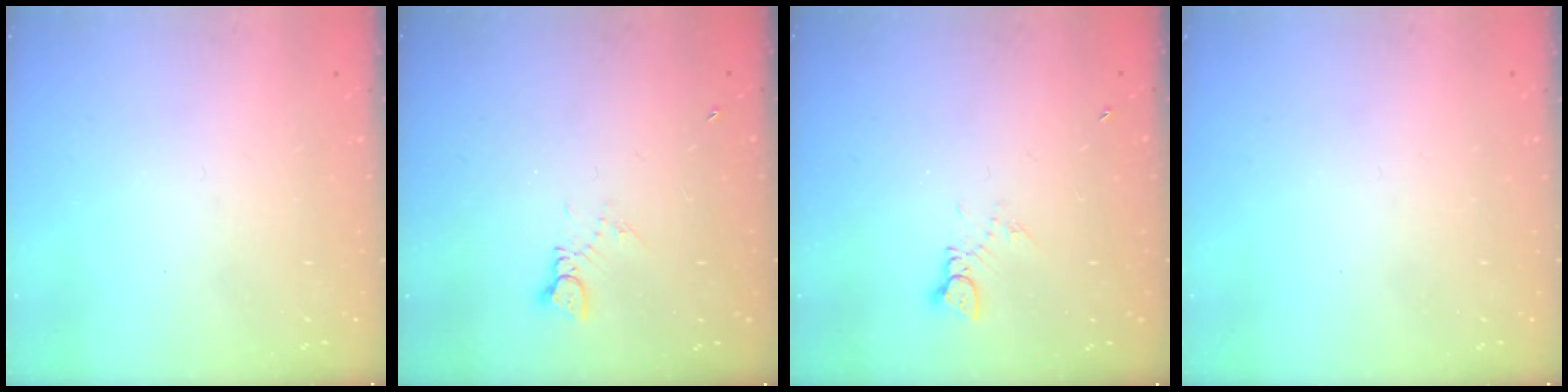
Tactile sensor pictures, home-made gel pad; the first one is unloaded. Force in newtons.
{"total": 2.4, "press": 2.3, "slide": 0.3}
{"total": 2.4, "press": 2.3, "slide": 0.3}
{"total": 0.0}